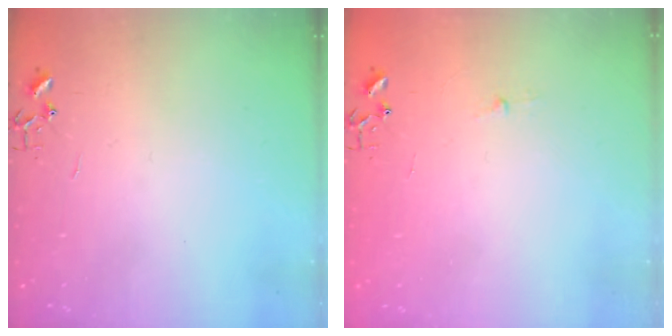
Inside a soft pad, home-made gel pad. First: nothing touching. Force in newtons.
{"total": 2.6, "press": 2.5, "slide": 0.4}